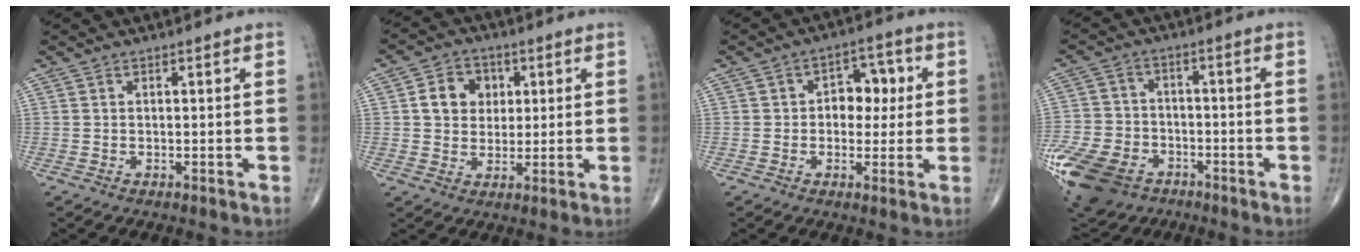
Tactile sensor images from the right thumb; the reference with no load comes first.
{"total": 7.7, "force": [1.8, 6.5, 3.8], "torque": [-0.030, -0.002, 0.026]}
{"total": 7.5, "force": [0.9, 5.3, 5.2], "torque": [-0.027, 0.013, 0.009]}
{"total": 18.5, "force": [-8.8, 13.0, 9.8], "torque": [-0.227, 0.014, -0.153]}